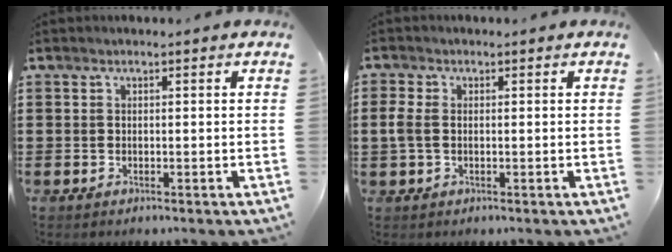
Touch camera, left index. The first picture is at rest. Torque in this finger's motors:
{"motor_torque": [0.54, -0.06, 0.21, 0.05]}